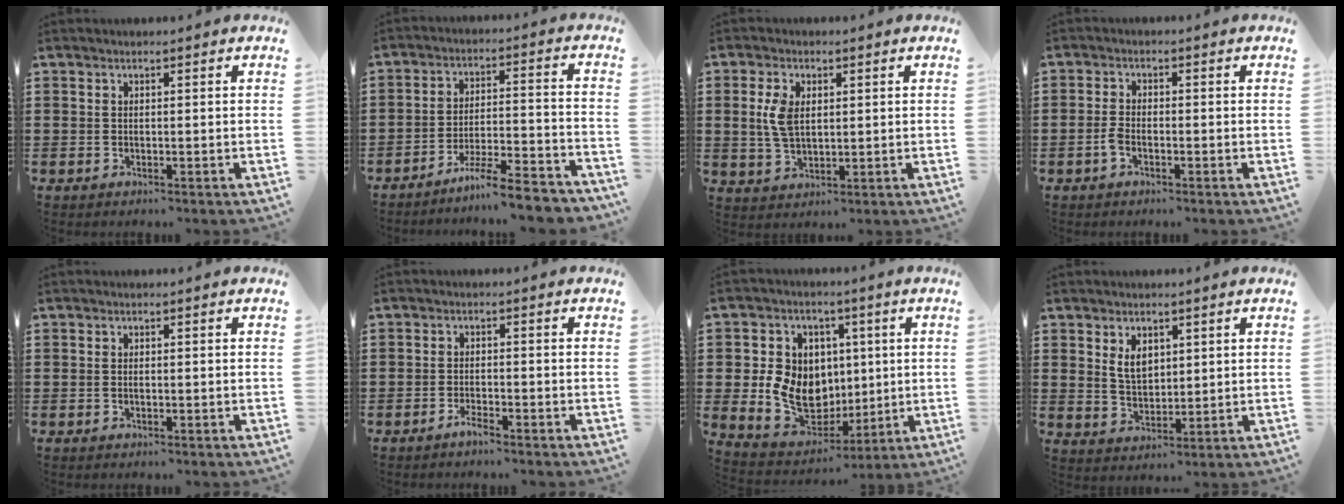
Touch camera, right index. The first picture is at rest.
{"total": 7.6, "force": [-6.8, 0.0, 3.4], "torque": [-0.055, 0.003, -0.129]}
{"total": 5.3, "force": [1.0, 3.0, 4.2], "torque": [-0.105, 0.006, 0.012]}
{"total": 2.3, "force": [-1.1, 0.9, 1.8], "torque": [-0.049, -0.005, -0.025]}
{"total": 0.5, "force": [-0.1, 0.1, 0.5], "torque": [-0.011, -0.002, -0.002]}
{"total": 2.0, "force": [-1.7, 0.1, 1.0], "torque": [-0.018, -0.001, -0.031]}
{"total": 10.2, "force": [0.4, 8.9, 5.0], "torque": [-0.125, 0.009, 0.014]}
{"total": 4.0, "force": [1.8, 2.5, 2.6], "torque": [-0.052, 0.005, 0.030]}